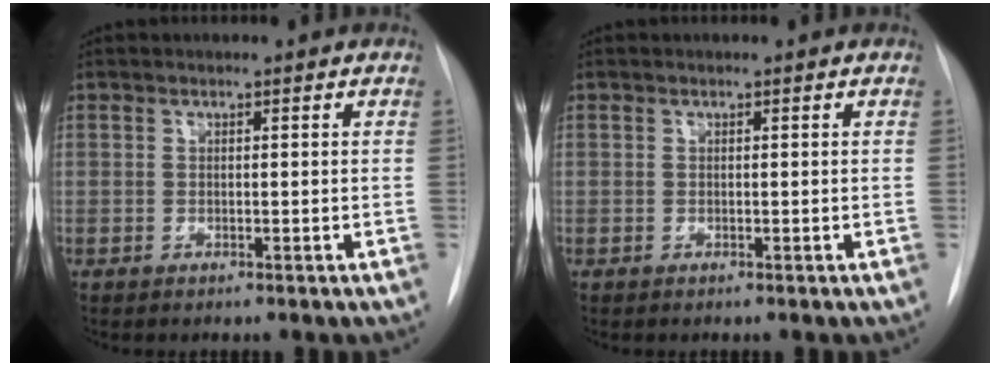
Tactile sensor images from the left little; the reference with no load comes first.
{"total": 0.0}